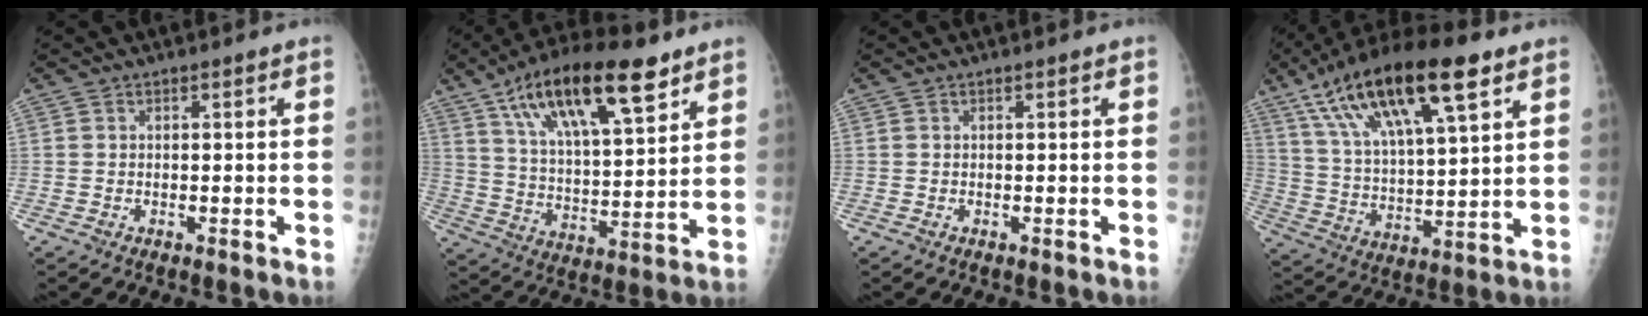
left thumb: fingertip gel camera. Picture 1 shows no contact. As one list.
[{"total": 22.1, "force": [12.6, 7.8, 16.4], "torque": [-0.259, -0.031, 0.219]}, {"total": 0.0}, {"total": 24.0, "force": [12.9, 7.7, 18.8], "torque": [-0.329, -0.016, 0.230]}]